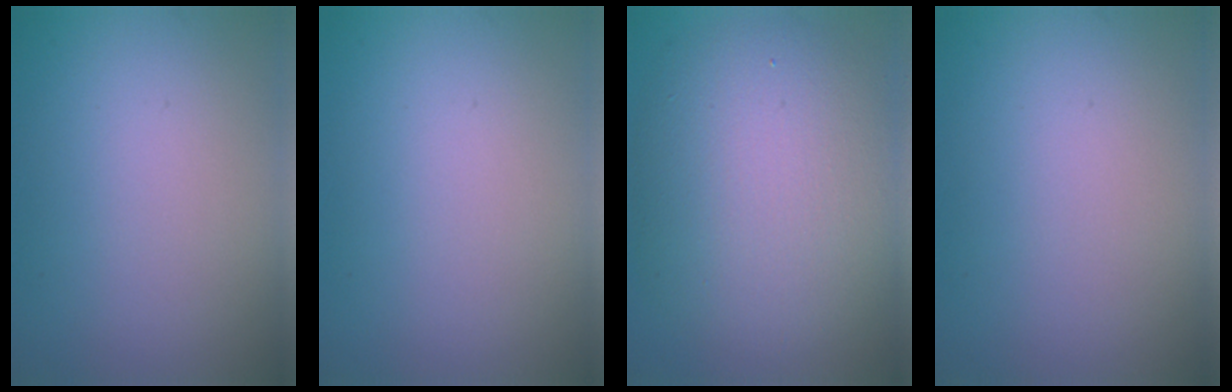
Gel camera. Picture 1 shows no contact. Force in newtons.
{"total": 0.0}
{"total": 10.1, "press": 10.1, "slide": 0.7}
{"total": 0.0}